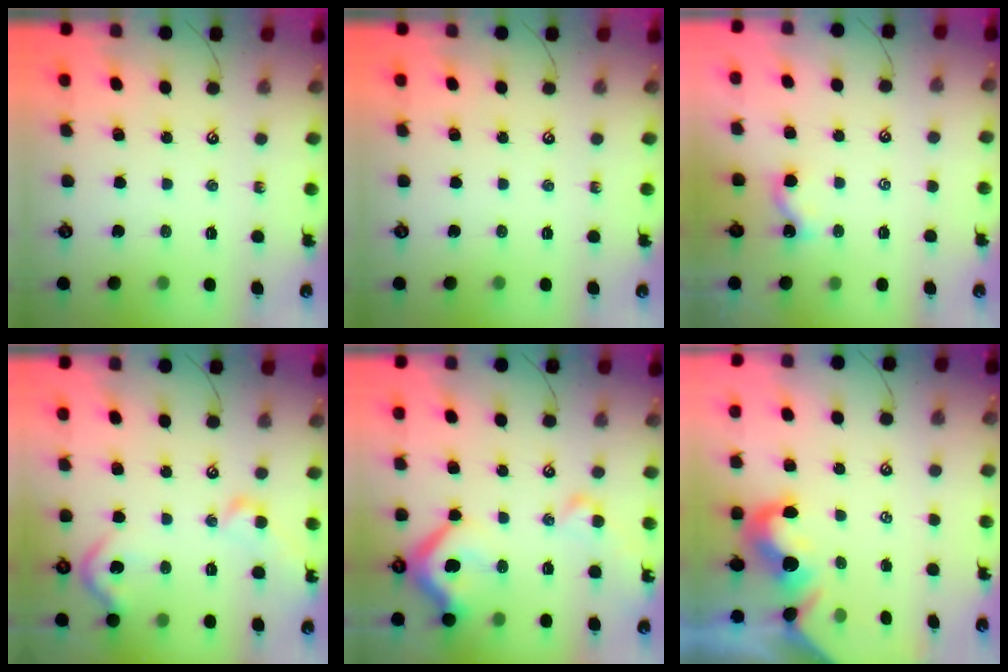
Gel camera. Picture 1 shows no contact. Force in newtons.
{"total": 0.0}
{"total": 1.1, "press": 1.0, "slide": 0.5}
{"total": 6.6, "press": 6.5, "slide": 1.2}
{"total": 14.3, "press": 14.2, "slide": 2.2}
{"total": 2.4, "press": 2.3, "slide": 0.7}